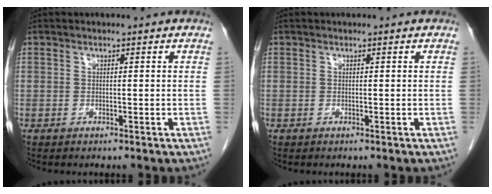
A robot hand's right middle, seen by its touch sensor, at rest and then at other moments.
{"total": 0.0}